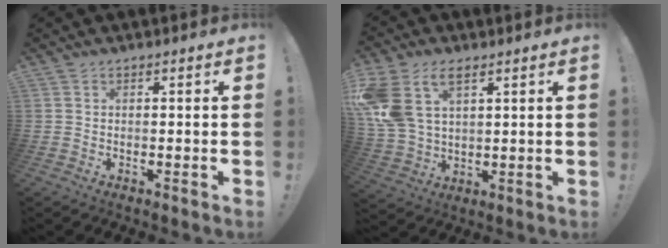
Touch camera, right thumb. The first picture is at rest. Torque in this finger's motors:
{"motor_torque": [1.37, 2.04, 1.65, 0.41, 0.59]}